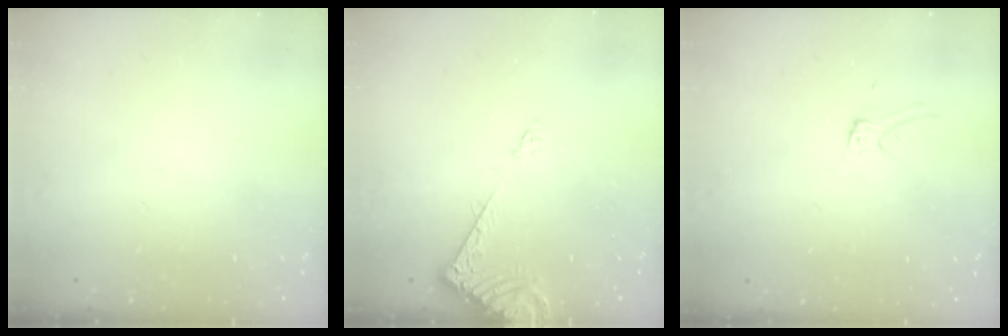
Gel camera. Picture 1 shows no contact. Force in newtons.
{"total": 7.3, "press": 7.2, "slide": 0.3}
{"total": 3.7, "press": 3.6, "slide": 0.5}